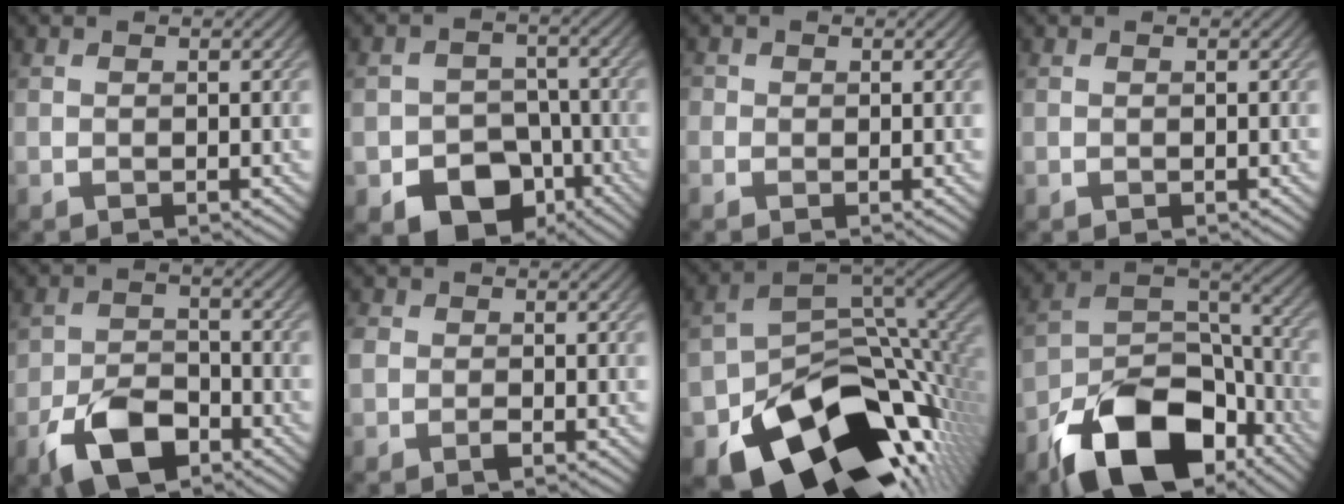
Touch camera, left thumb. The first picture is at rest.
{"total": 10.1, "force": [-5.6, 7.0, 4.6], "torque": [-0.075, -0.017, -0.098]}
{"total": 1.0, "force": [0.1, 1.0, 0.1], "torque": [0.003, -0.002, -0.003]}
{"total": 0.0}
{"total": 7.5, "force": [-4.3, 4.2, 4.5], "torque": [-0.086, -0.003, -0.091]}
{"total": 2.6, "force": [-0.9, 1.9, 1.6], "torque": [-0.036, -0.005, -0.024]}
{"total": 17.3, "force": [-8.6, 10.7, 10.6], "torque": [-0.168, -0.046, -0.126]}
{"total": 17.2, "force": [-10.7, 9.1, 9.9], "torque": [-0.186, -0.034, -0.194]}